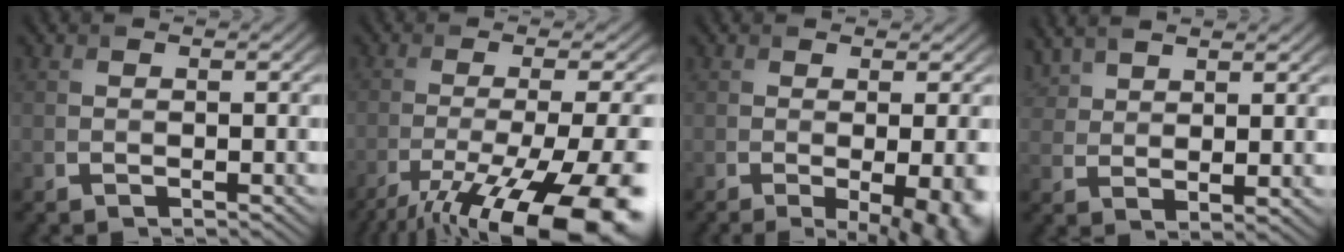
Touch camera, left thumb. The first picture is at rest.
{"total": 18.1, "force": [-11.2, 4.3, 13.5], "torque": [-0.193, -0.024, -0.167]}
{"total": 7.8, "force": [-1.8, 2.7, 7.1], "torque": [-0.077, -0.015, -0.004]}
{"total": 5.4, "force": [4.2, 1.3, 3.2], "torque": [-0.076, 0.006, 0.089]}